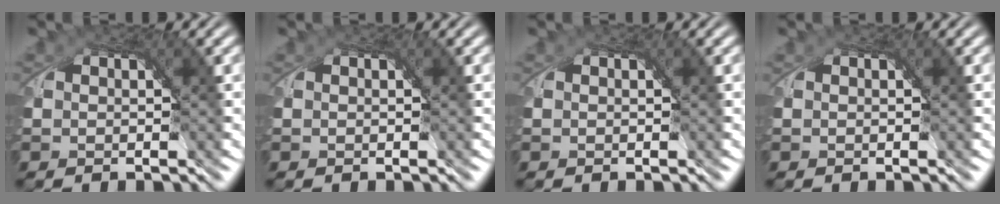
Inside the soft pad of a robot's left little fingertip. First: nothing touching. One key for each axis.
{"total": 0.0}
{"total": 0.0}
{"total": 0.0}